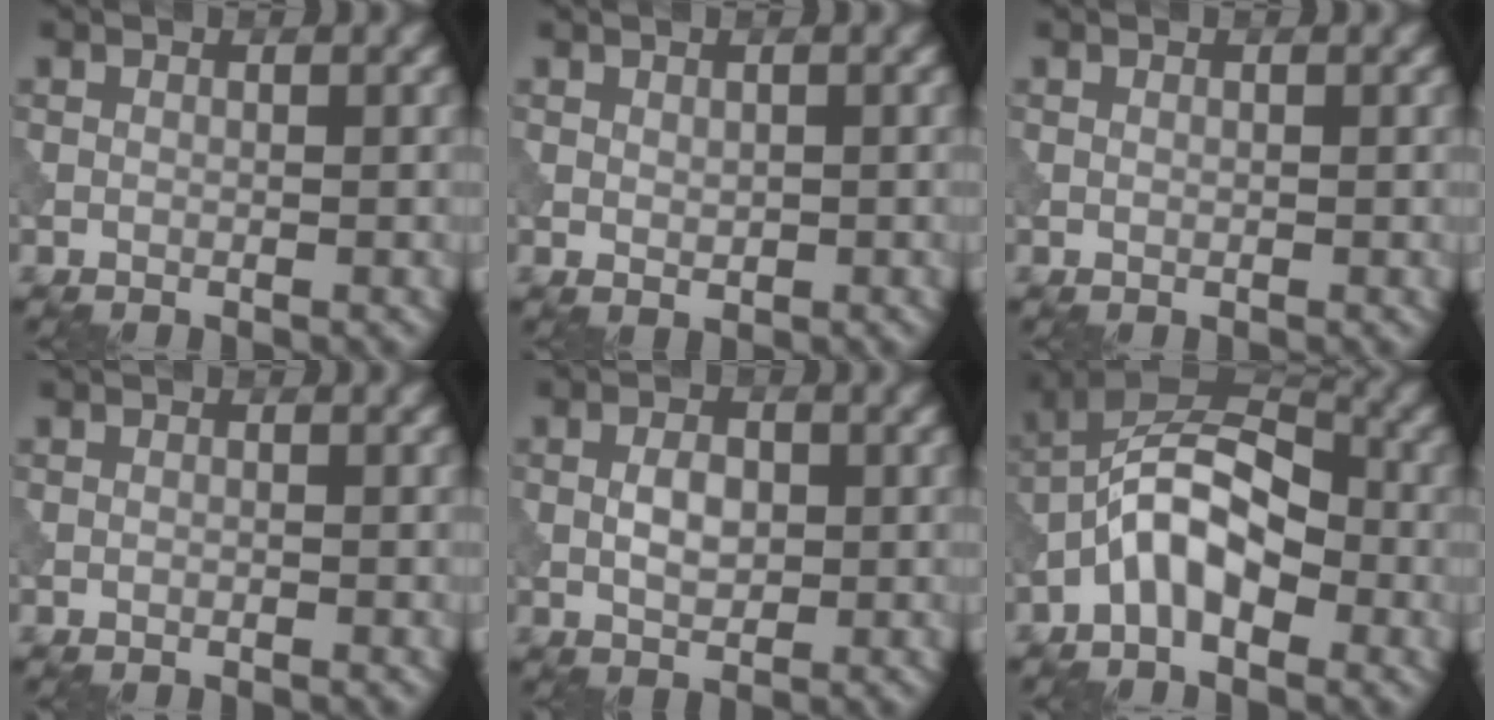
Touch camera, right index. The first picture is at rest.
{"total": 0.8, "force": [0.2, 0.6, 0.5], "torque": [-0.010, -0.004, 0.009]}
{"total": 0.0}
{"total": 0.0}
{"total": 2.5, "force": [-0.1, 1.4, 2.1], "torque": [-0.040, 0.000, -0.001]}
{"total": 6.7, "force": [-2.5, 3.5, 5.2], "torque": [-0.097, 0.021, -0.057]}